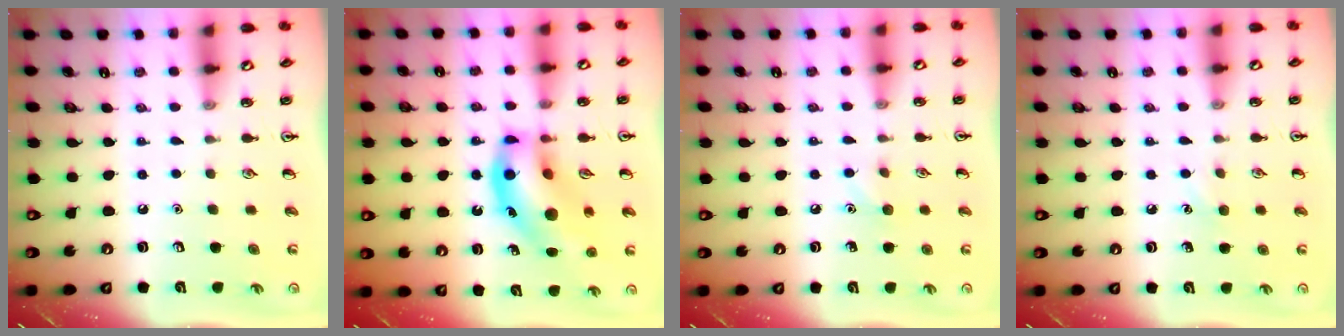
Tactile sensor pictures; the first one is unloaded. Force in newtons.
{"total": 17.4, "press": 17.1, "slide": 3.0}
{"total": 5.8, "press": 5.5, "slide": 1.8}
{"total": 5.5, "press": 5.2, "slide": 1.5}